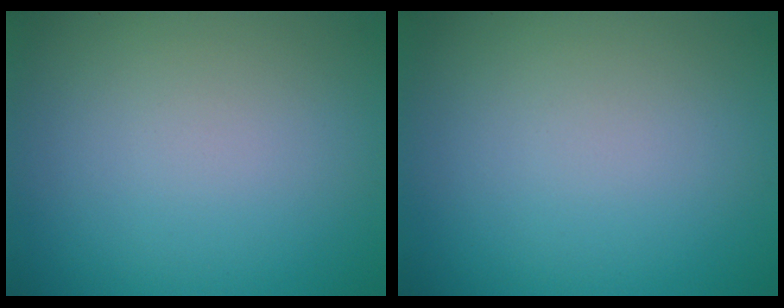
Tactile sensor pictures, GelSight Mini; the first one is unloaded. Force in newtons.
{"total": 0.0}